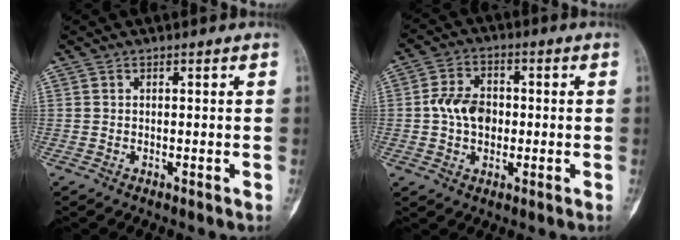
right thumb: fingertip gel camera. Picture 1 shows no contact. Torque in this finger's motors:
{"motor_torque": [0.97, 1.30, 0.46, -0.03, 0.23]}